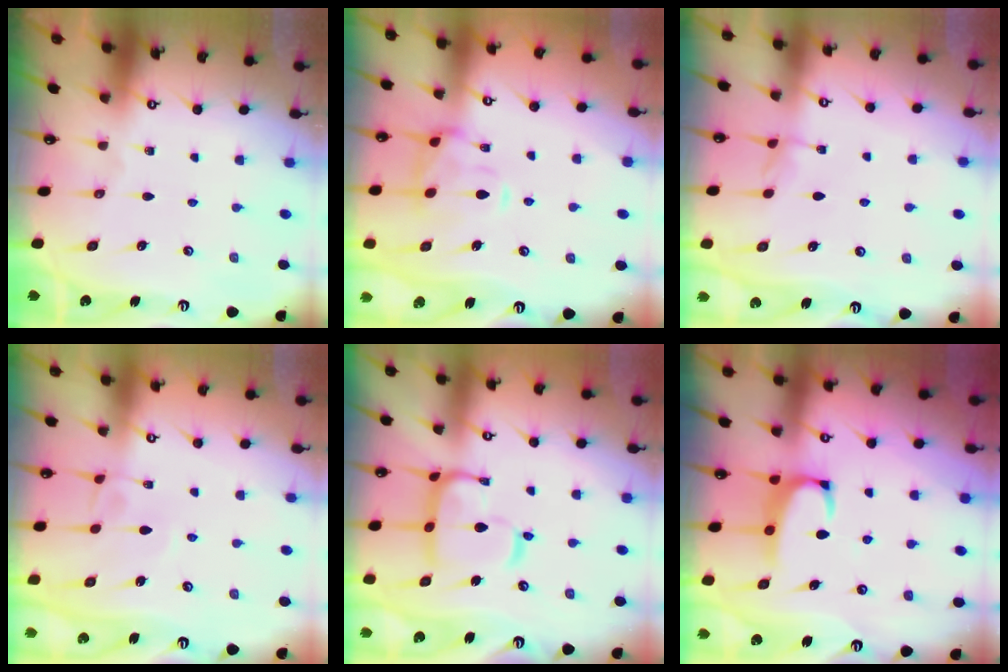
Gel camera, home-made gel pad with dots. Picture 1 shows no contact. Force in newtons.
{"total": 3.8, "press": 3.5, "slide": 1.4}
{"total": 3.5, "press": 3.5, "slide": 0.4}
{"total": 1.9, "press": 1.9, "slide": 0.2}
{"total": 11.6, "press": 11.5, "slide": 1.3}
{"total": 2.5, "press": 2.4, "slide": 0.7}